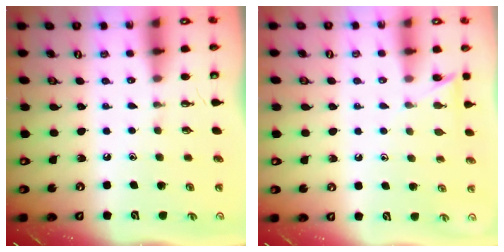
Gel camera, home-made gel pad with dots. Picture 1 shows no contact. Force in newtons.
{"total": 6.1, "press": 6.1, "slide": 0.5}